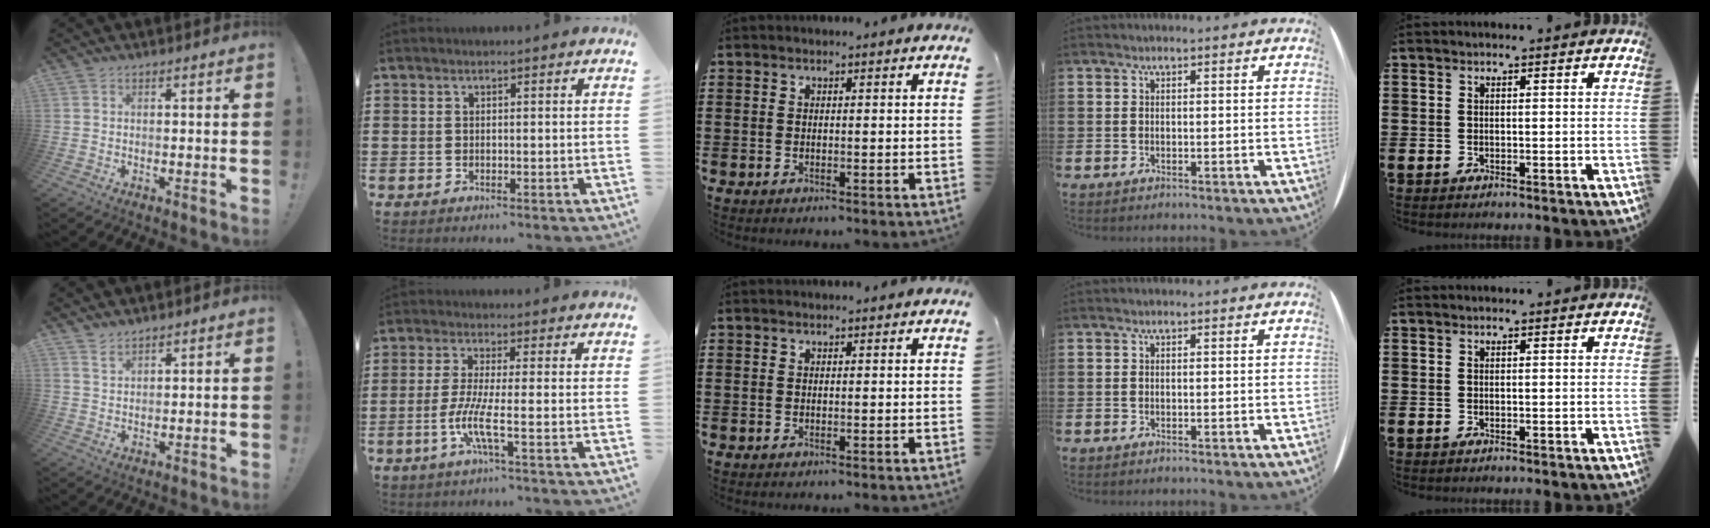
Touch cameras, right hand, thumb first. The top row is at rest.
{"thumb": {"total": 2.7, "force": [2.5, 0.5, 0.8], "torque": [-0.012, -0.022, 0.046]}, "index": {"total": 6.1, "force": [-1.8, 0.2, 5.8], "torque": [-0.135, -0.020, -0.044]}}